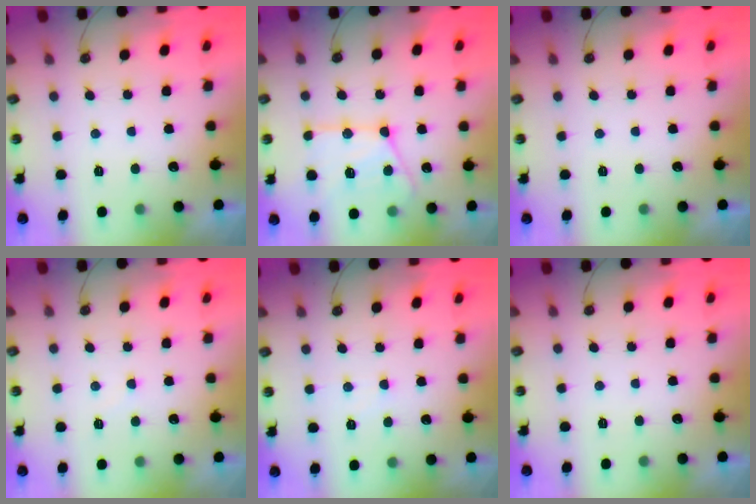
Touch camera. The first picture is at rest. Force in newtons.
{"total": 18.1, "press": 18.0, "slide": 1.7}
{"total": 0.0}
{"total": 4.6, "press": 4.6, "slide": 0.6}
{"total": 2.4, "press": 2.4, "slide": 0.5}
{"total": 0.0}